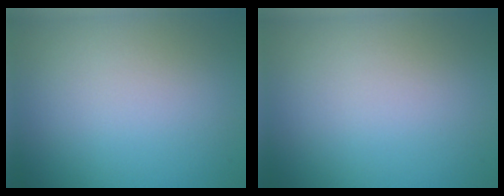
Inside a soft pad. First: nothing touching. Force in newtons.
{"total": 0.0}